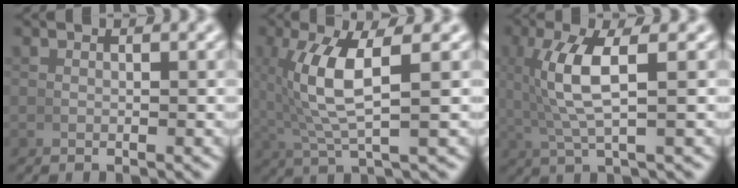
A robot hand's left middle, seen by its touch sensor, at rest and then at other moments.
{"total": 5.8, "force": [0.9, 1.3, 5.5], "torque": [-0.115, 0.005, 0.024]}
{"total": 5.4, "force": [1.1, 1.2, 5.1], "torque": [-0.102, 0.006, 0.026]}